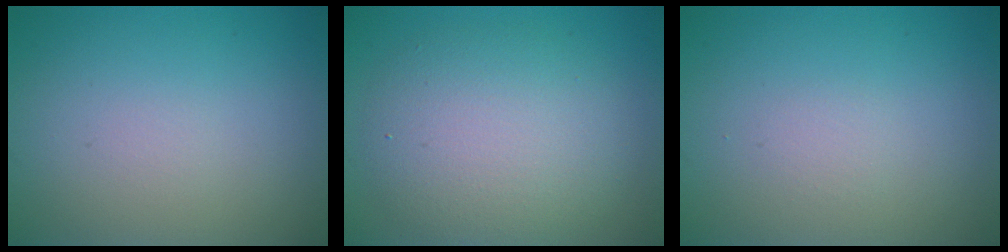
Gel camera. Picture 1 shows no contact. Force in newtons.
{"total": 6.2, "press": 6.1, "slide": 0.4}
{"total": 0.0}